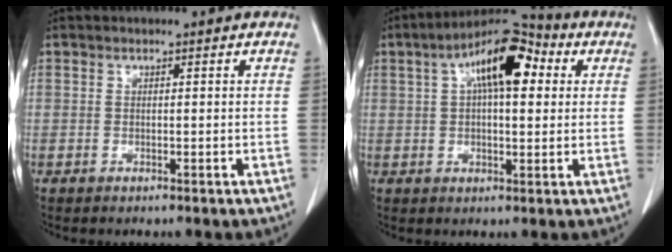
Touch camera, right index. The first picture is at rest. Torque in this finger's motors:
{"motor_torque": [1.03, 0.95, 0.26, 0.14]}